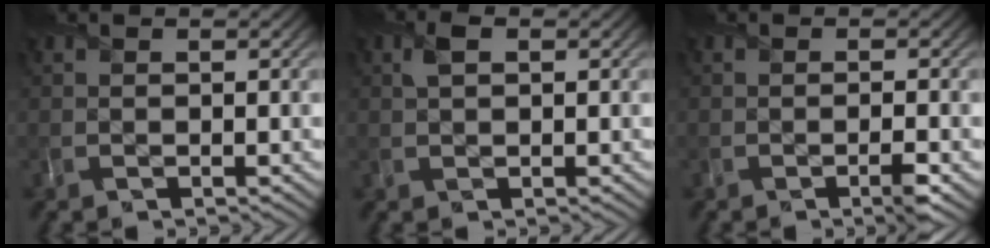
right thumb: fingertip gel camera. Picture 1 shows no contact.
{"total": 1.6, "force": [0.5, 1.0, 1.2], "torque": [-0.027, 0.003, 0.009]}
{"total": 1.8, "force": [-0.9, 0.1, 1.6], "torque": [-0.025, 0.002, -0.021]}